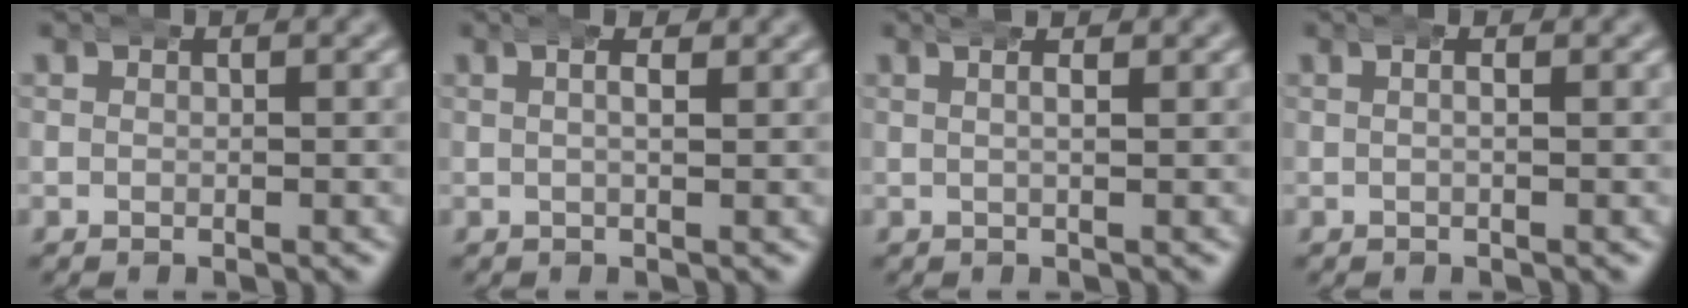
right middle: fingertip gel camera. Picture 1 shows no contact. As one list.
[{"total": 2.4, "force": [1.1, 0.7, 2.0], "torque": [-0.016, 0.018, 0.004]}, {"total": 2.7, "force": [1.5, 1.0, 2.1], "torque": [-0.017, 0.020, 0.008]}, {"total": 1.2, "force": [0.3, 0.2, 1.1], "torque": [-0.010, 0.011, -0.003]}]